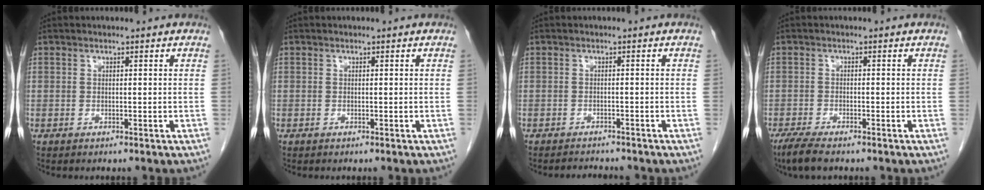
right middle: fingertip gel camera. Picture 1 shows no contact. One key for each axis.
{"total": 0.0}
{"total": 2.6, "fx": -2.5, "fy": 0.5, "fz": 0.4, "tx": -0.008, "ty": -0.008, "tz": -0.037}
{"total": 4.4, "fx": -3.3, "fy": 0.9, "fz": 2.7, "tx": -0.059, "ty": -0.013, "tz": -0.056}